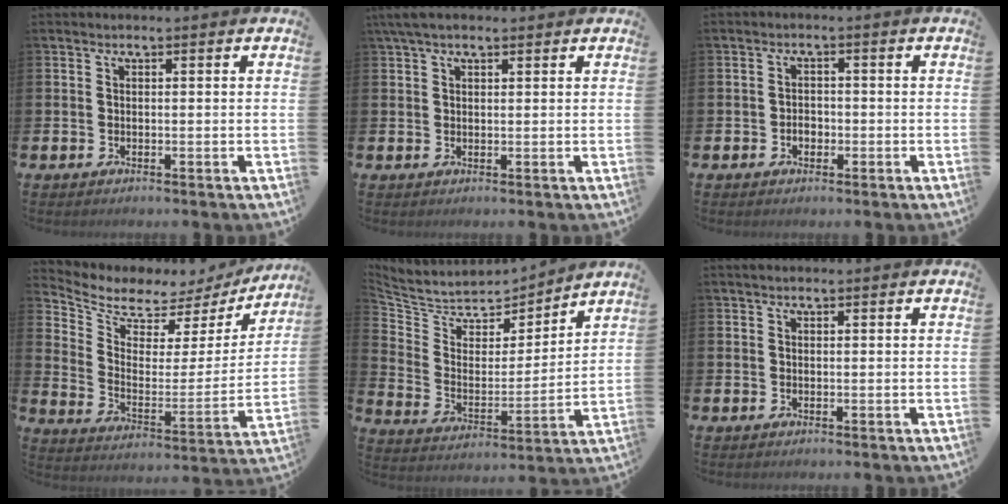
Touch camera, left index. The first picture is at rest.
{"total": 3.4, "force": [2.6, 1.2, 1.9], "torque": [-0.036, 0.000, 0.046]}
{"total": 1.7, "force": [-0.5, 1.3, 0.9], "torque": [-0.004, -0.002, -0.016]}
{"total": 6.2, "force": [5.5, 2.7, 1.1], "torque": [-0.059, -0.046, 0.090]}
{"total": 6.0, "force": [5.5, 2.5, 0.2], "torque": [-0.046, -0.053, 0.091]}
{"total": 0.6, "force": [0.5, 0.1, 0.3], "torque": [0.001, 0.000, 0.007]}